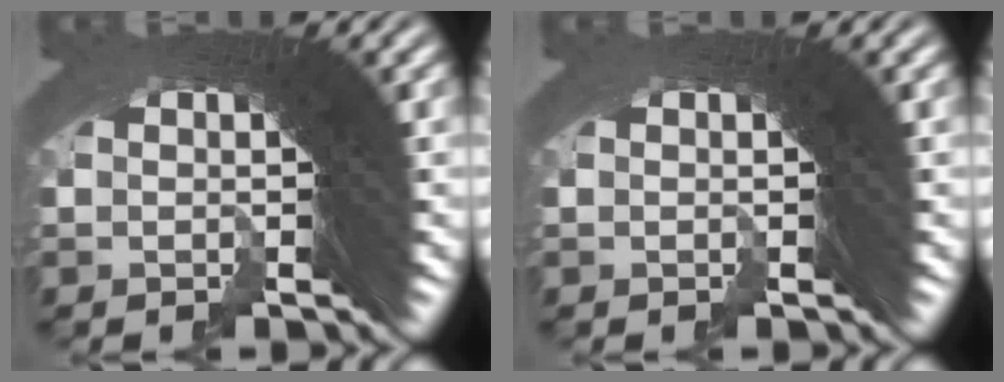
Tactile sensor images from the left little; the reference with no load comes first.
{"total": 0.0}